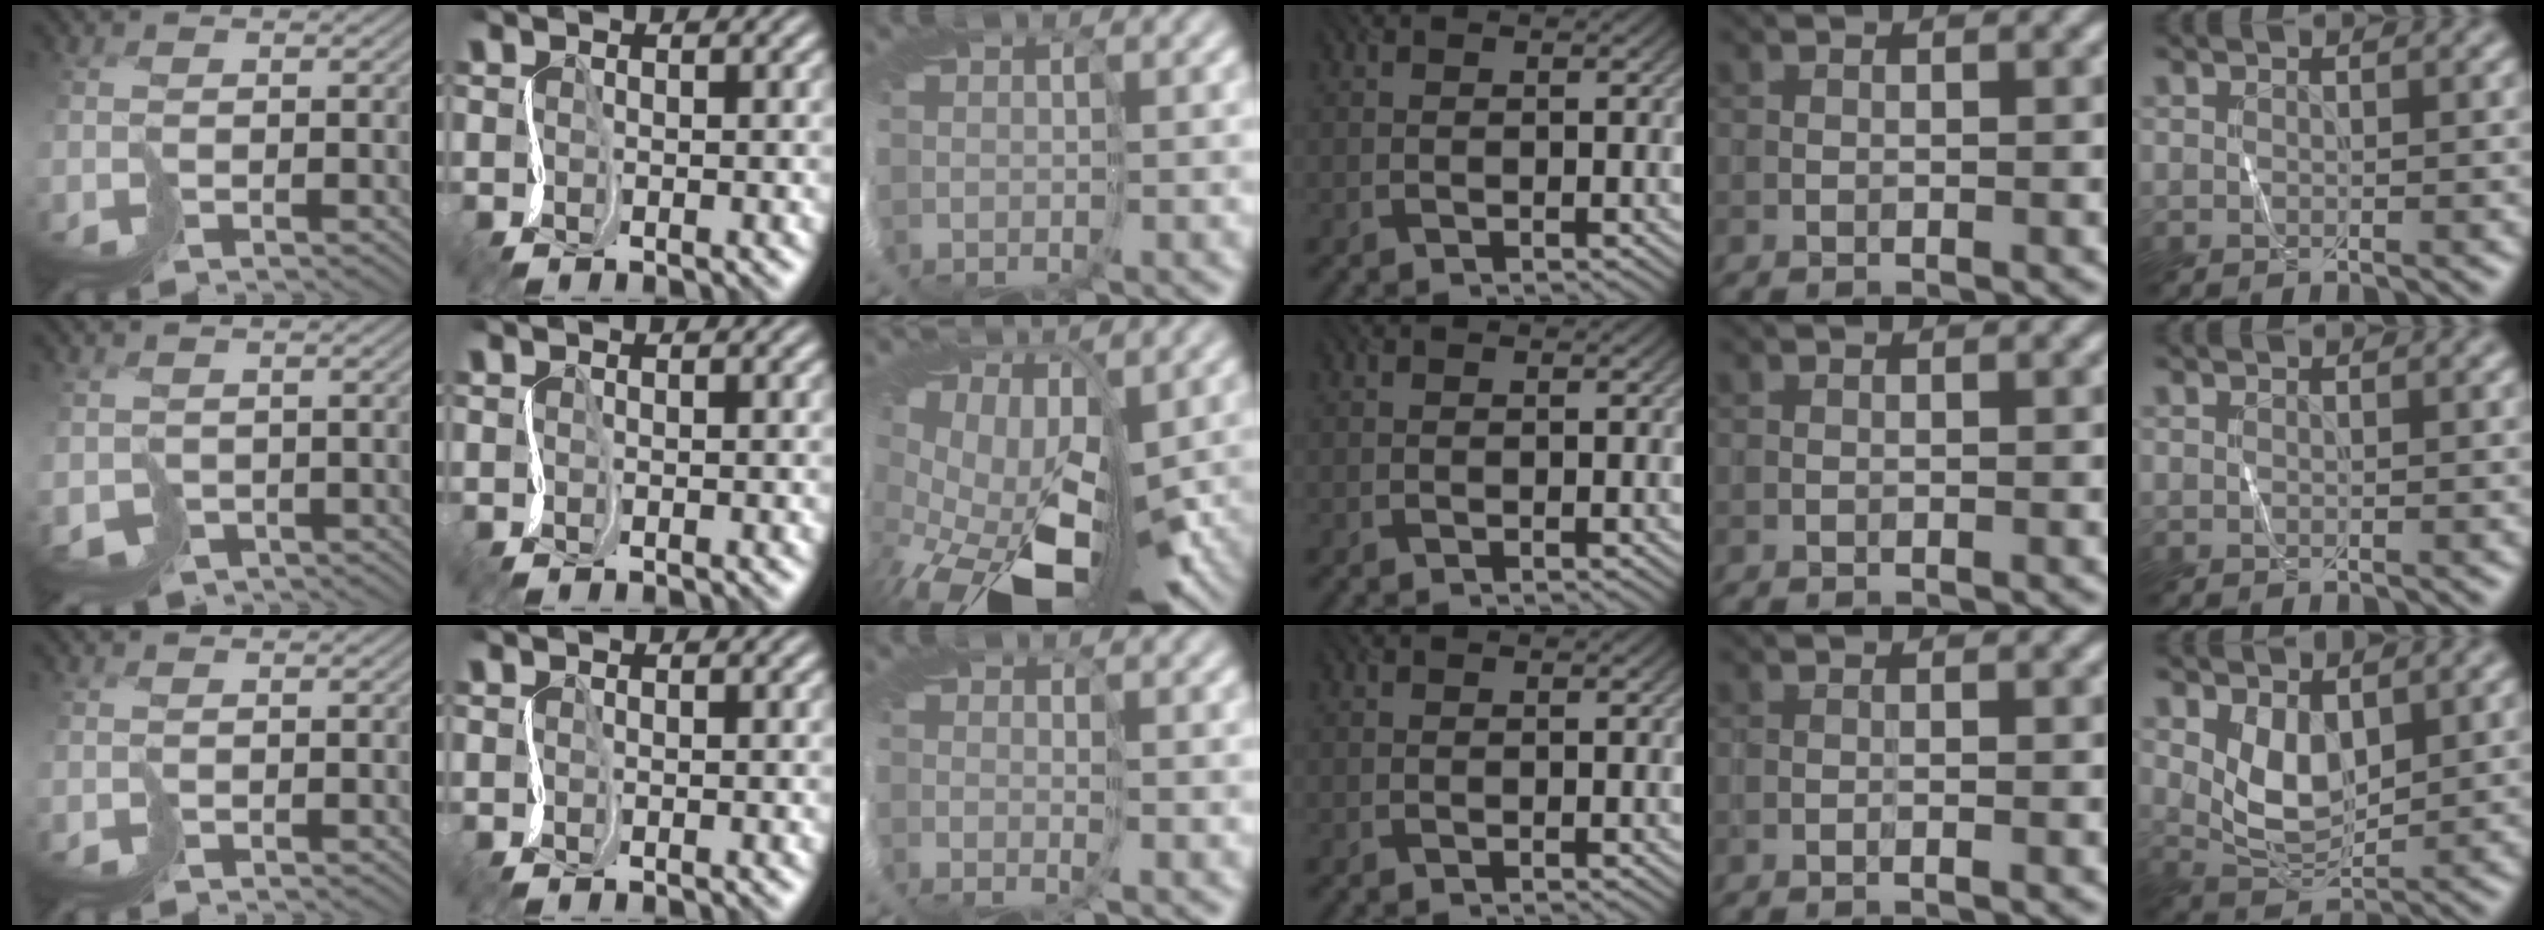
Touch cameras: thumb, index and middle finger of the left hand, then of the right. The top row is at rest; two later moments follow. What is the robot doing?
{"motion": "cut", "object": "tape"}